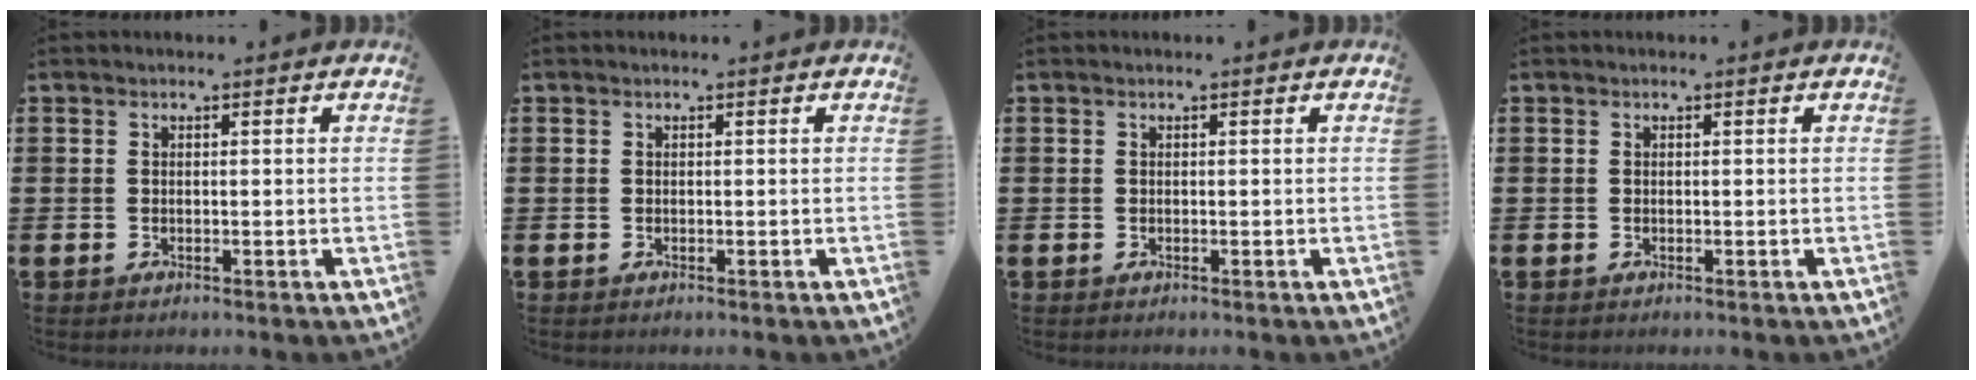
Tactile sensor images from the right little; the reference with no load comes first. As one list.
[{"total": 0.0}, {"total": 0.0}, {"total": 0.0}]